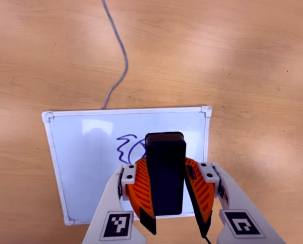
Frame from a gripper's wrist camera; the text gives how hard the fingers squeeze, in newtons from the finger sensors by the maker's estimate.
{"total": 10.2, "left": 10.7, "right": 9.8}